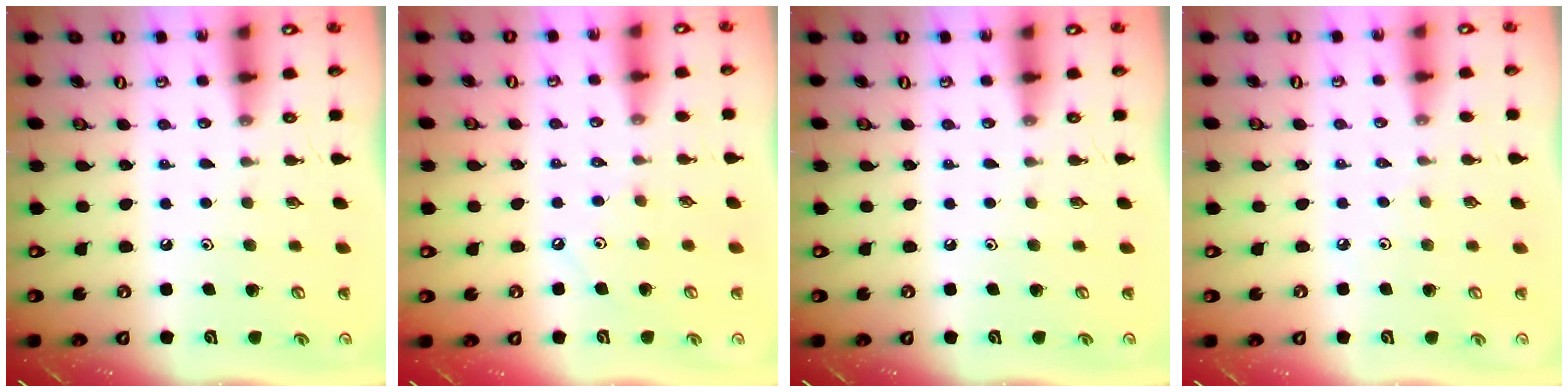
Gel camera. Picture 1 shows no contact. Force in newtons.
{"total": 1.8, "press": 1.7, "slide": 0.4}
{"total": 0.0}
{"total": 2.7, "press": 2.6, "slide": 0.6}